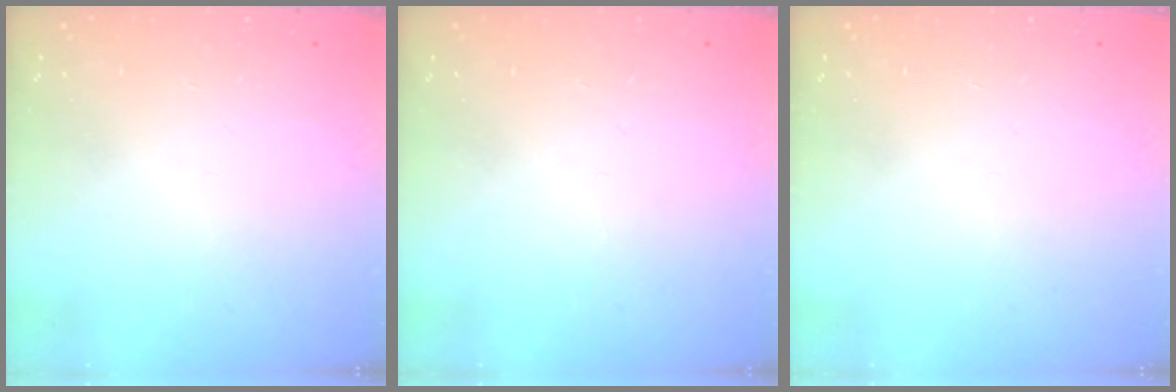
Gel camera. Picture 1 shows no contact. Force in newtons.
{"total": 0.0}
{"total": 0.0}